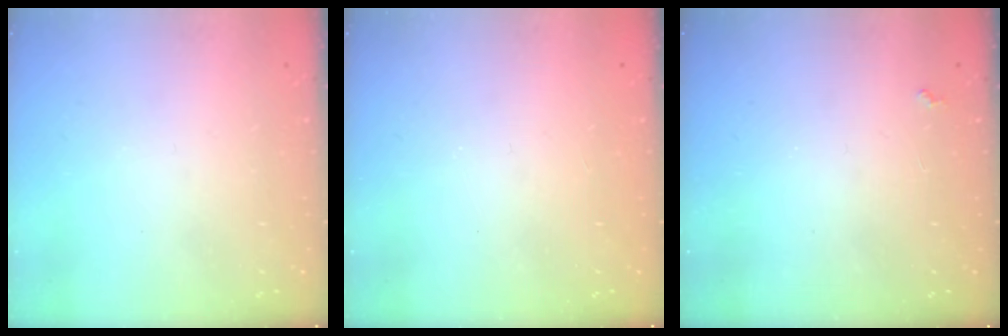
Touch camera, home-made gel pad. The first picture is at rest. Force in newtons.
{"total": 1.0, "press": 0.9, "slide": 0.1}
{"total": 1.9, "press": 1.9, "slide": 0.3}